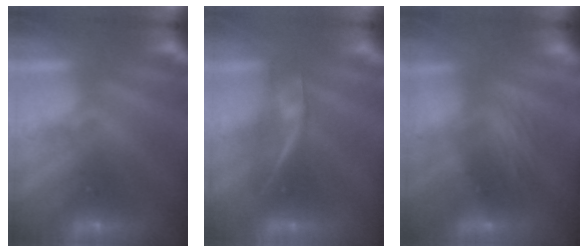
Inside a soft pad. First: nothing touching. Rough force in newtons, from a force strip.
{"total": 2.3}
{"total": 2.0}